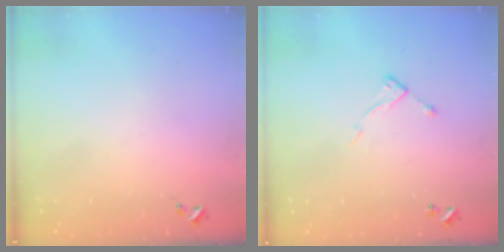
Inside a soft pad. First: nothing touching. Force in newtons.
{"total": 6.2, "press": 6.2, "slide": 0.4}